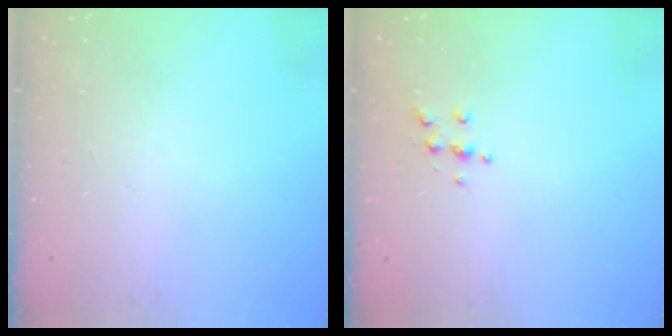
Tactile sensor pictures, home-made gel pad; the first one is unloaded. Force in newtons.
{"total": 4.4, "press": 4.4, "slide": 0.4}